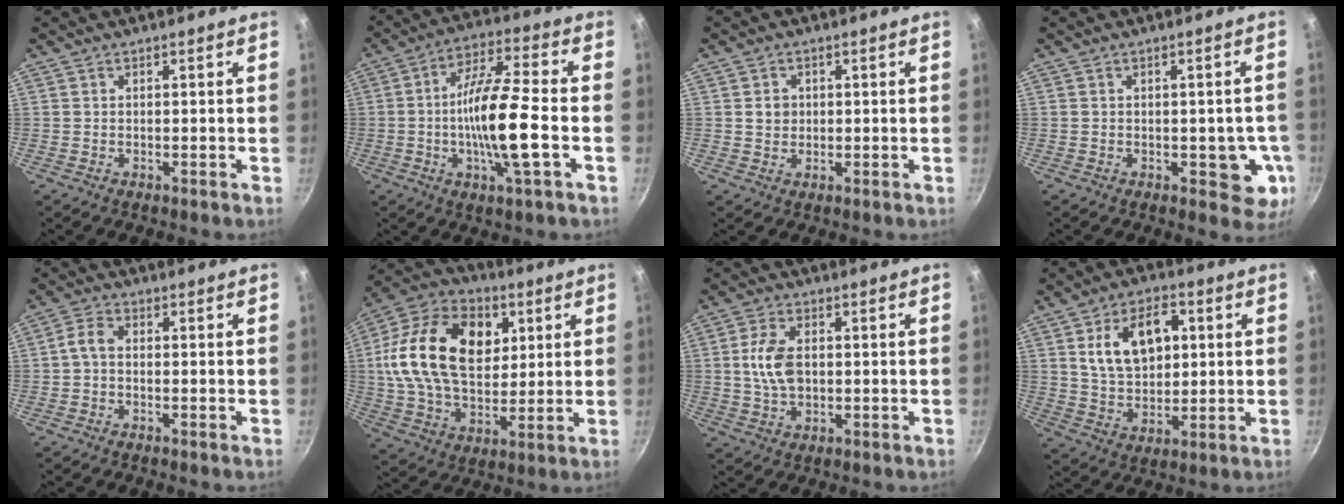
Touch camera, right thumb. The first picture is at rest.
{"total": 14.5, "force": [-2.9, 2.8, 13.9], "torque": [-0.250, 0.025, -0.061]}
{"total": 2.6, "force": [0.3, 2.3, 1.1], "torque": [-0.006, 0.004, 0.005]}
{"total": 7.0, "force": [-1.5, 3.7, 5.8], "torque": [-0.032, -0.001, -0.017]}
{"total": 3.2, "force": [-0.5, 2.0, 2.5], "torque": [-0.060, 0.015, -0.019]}
{"total": 24.2, "force": [5.5, 16.0, 17.2], "torque": [-0.287, 0.007, 0.085]}
{"total": 7.8, "force": [0.5, 4.8, 6.1], "torque": [-0.112, 0.008, 0.007]}
{"total": 13.6, "force": [3.4, 8.8, 9.7], "torque": [-0.133, -0.004, 0.060]}